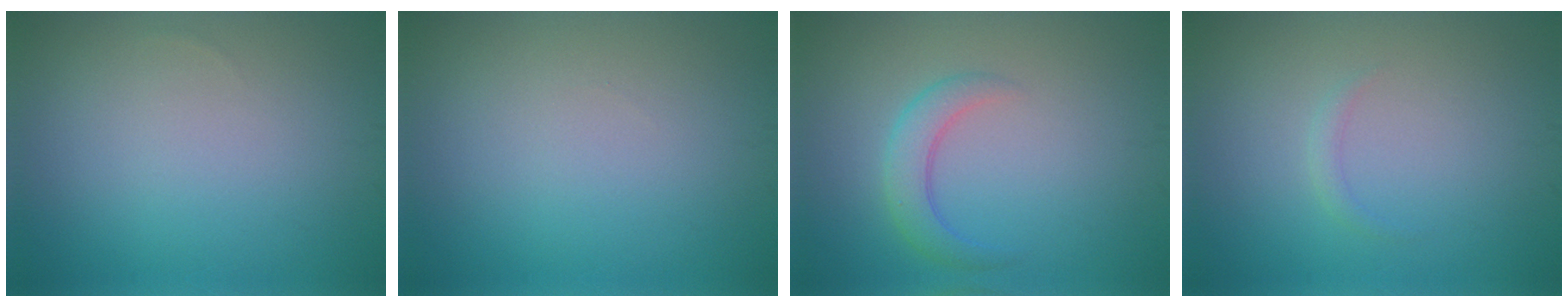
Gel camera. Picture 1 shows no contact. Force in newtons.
{"total": 0.0}
{"total": 2.8, "press": 2.8, "slide": 0.1}
{"total": 0.8, "press": 0.8, "slide": 0.0}